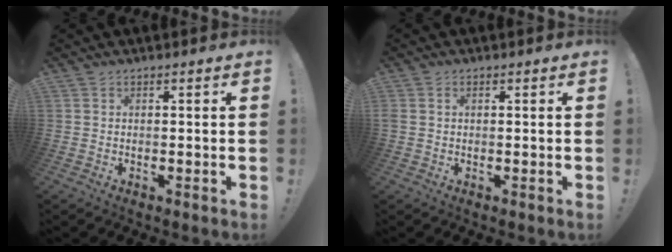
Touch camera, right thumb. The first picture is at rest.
{"total": 1.0, "force": [0.3, 0.8, 0.5], "torque": [-0.017, 0.005, 0.007]}